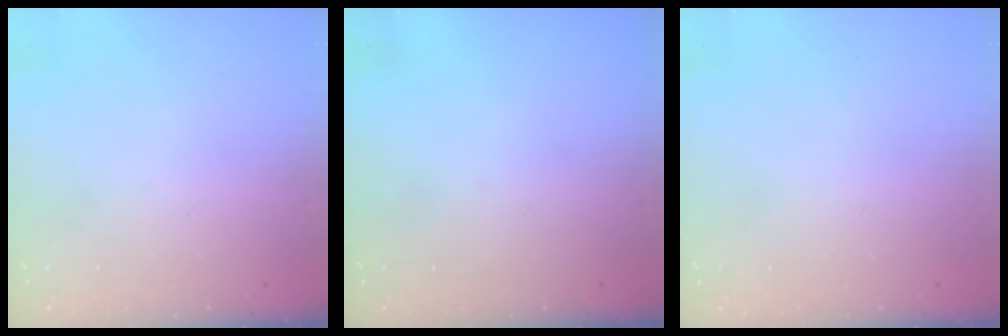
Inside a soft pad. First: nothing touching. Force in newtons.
{"total": 0.0}
{"total": 2.4, "press": 2.4, "slide": 0.2}